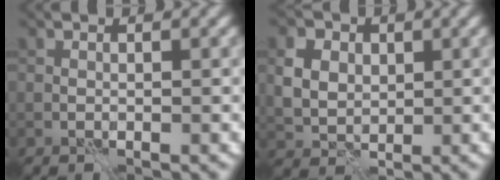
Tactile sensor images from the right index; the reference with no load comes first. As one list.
[{"total": 5.4, "force": [1.6, 4.3, 2.9], "torque": [-0.073, 0.015, 0.021]}]